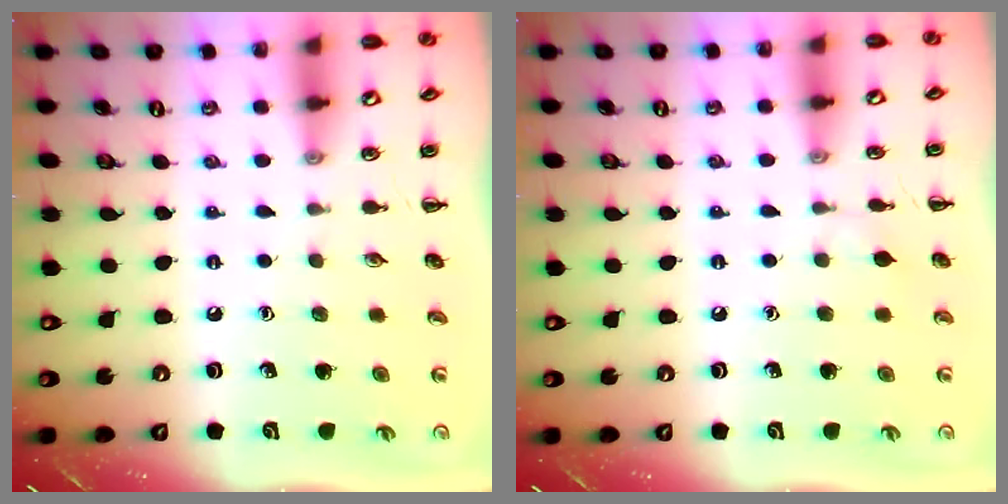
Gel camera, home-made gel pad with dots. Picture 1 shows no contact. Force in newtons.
{"total": 3.8, "press": 3.6, "slide": 1.3}